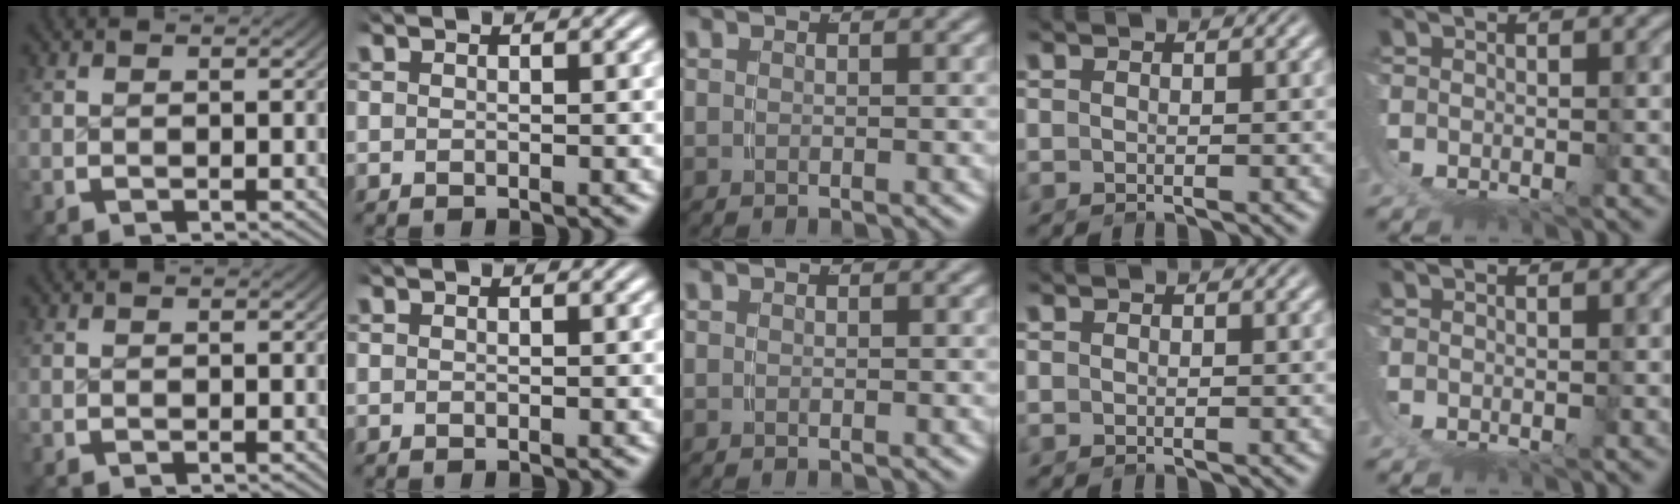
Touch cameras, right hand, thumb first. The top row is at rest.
{}